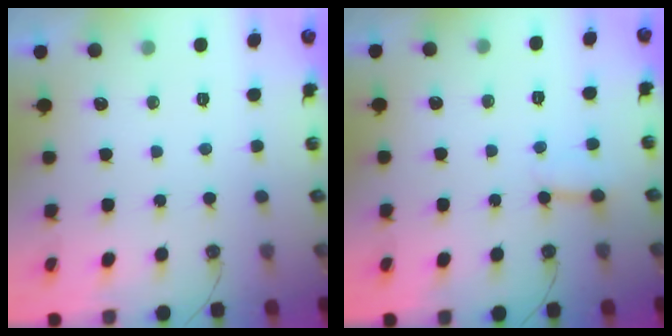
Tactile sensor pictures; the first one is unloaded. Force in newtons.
{"total": 3.4, "press": 3.4, "slide": 0.2}